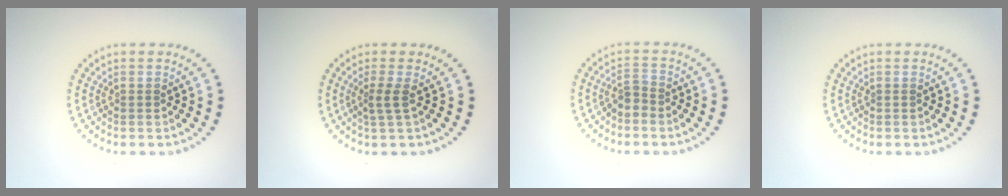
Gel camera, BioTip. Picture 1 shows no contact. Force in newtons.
{"total": 1.7, "press": 1.2, "slide": 1.2}
{"total": 1.7, "press": 1.2, "slide": 1.1}
{"total": 0.0}